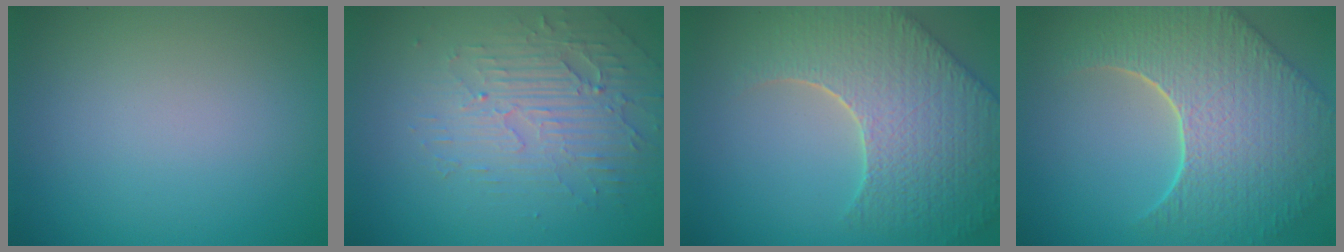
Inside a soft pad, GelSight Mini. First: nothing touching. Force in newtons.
{"total": 3.8, "press": 3.3, "slide": 1.8}
{"total": 9.1, "press": 6.4, "slide": 6.4}
{"total": 9.4, "press": 6.6, "slide": 6.7}